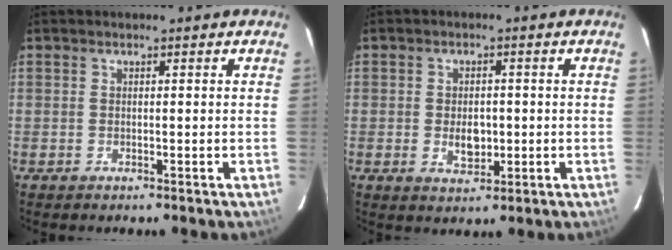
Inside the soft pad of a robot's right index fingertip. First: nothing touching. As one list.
[{"total": 4.4, "force": [-0.6, 2.9, 3.2], "torque": [-0.056, 0.000, -0.004]}]